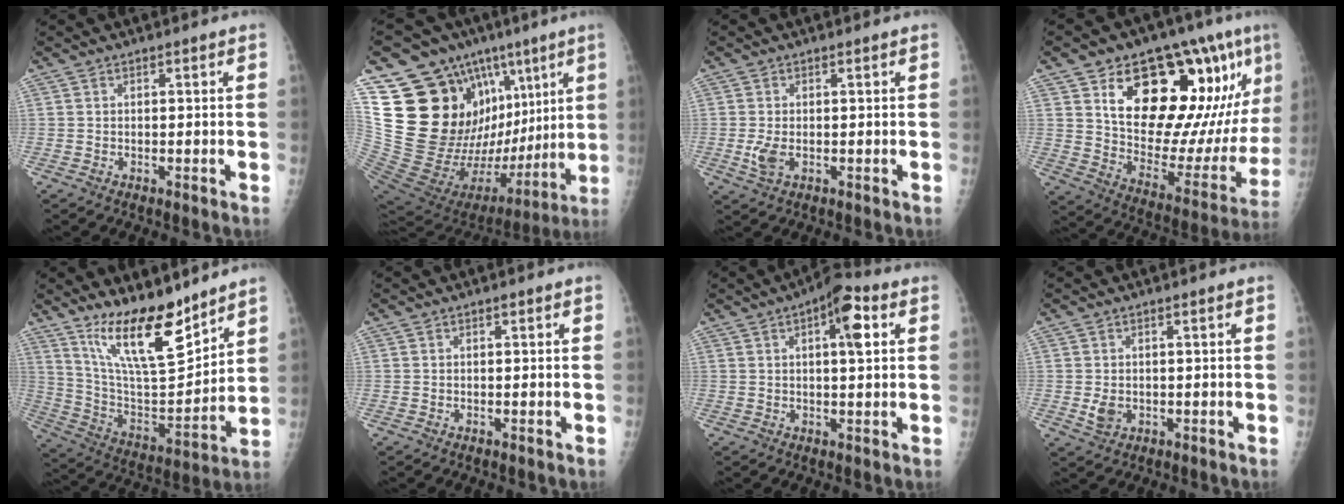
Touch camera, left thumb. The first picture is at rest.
{"total": 32.3, "force": [9.3, 18.7, 24.6], "torque": [-0.364, 0.000, 0.182]}
{"total": 3.0, "force": [-0.4, 1.6, 2.5], "torque": [-0.060, -0.006, -0.009]}
{"total": 29.0, "force": [12.0, 11.6, 23.6], "torque": [-0.304, -0.026, 0.199]}
{"total": 17.6, "force": [12.9, 4.9, 10.8], "torque": [-0.151, -0.086, 0.241]}
{"total": 0.0}
{"total": 7.9, "force": [2.7, 2.7, 6.9], "torque": [-0.088, 0.007, 0.032]}
{"total": 2.5, "force": [-0.3, 1.9, 1.6], "torque": [-0.024, -0.004, 0.000]}